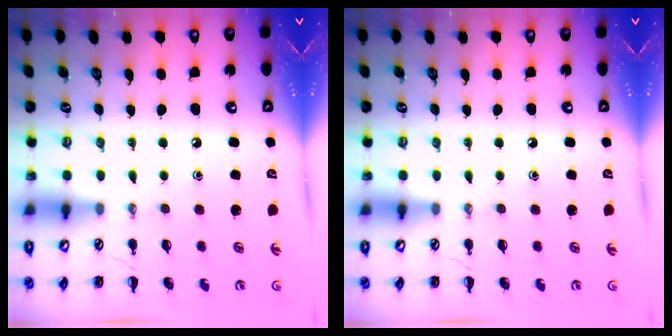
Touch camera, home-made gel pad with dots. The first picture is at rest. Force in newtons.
{"total": 0.0}